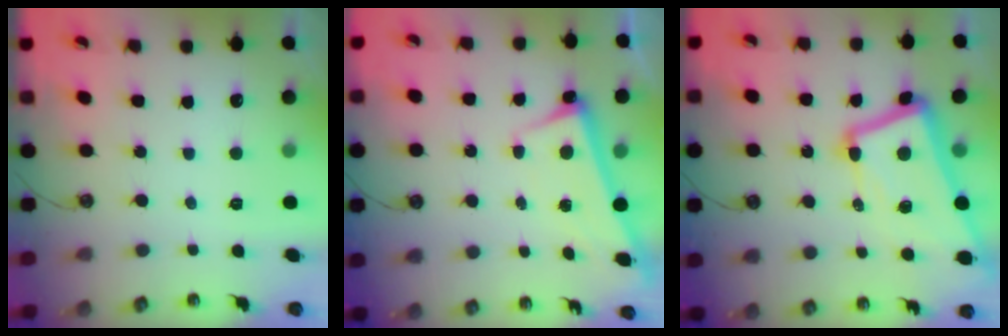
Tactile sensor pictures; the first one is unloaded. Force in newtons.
{"total": 2.8, "press": 2.7, "slide": 0.4}
{"total": 13.4, "press": 13.2, "slide": 2.2}